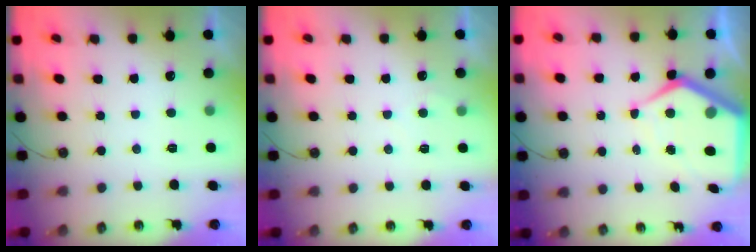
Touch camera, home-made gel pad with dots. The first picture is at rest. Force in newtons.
{"total": 2.2, "press": 2.2, "slide": 0.3}
{"total": 11.1, "press": 11.0, "slide": 1.0}